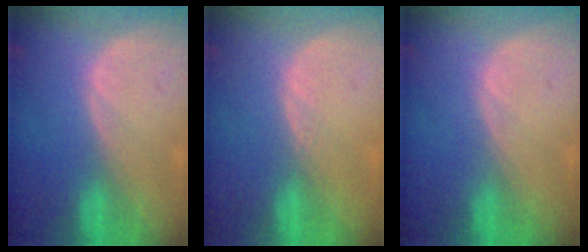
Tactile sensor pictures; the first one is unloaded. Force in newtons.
{"total": 0.7, "press": 0.6, "slide": 0.3}
{"total": 0.0}